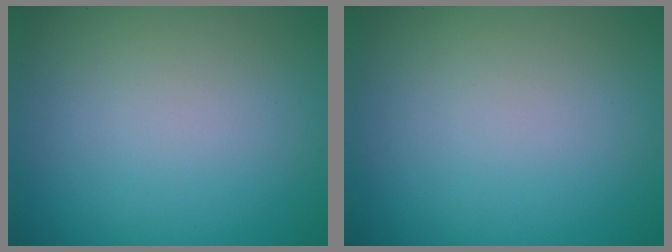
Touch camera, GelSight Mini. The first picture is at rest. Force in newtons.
{"total": 0.0}